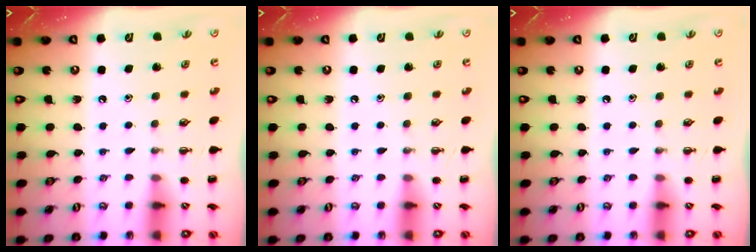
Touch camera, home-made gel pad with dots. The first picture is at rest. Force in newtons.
{"total": 0.0}
{"total": 0.0}